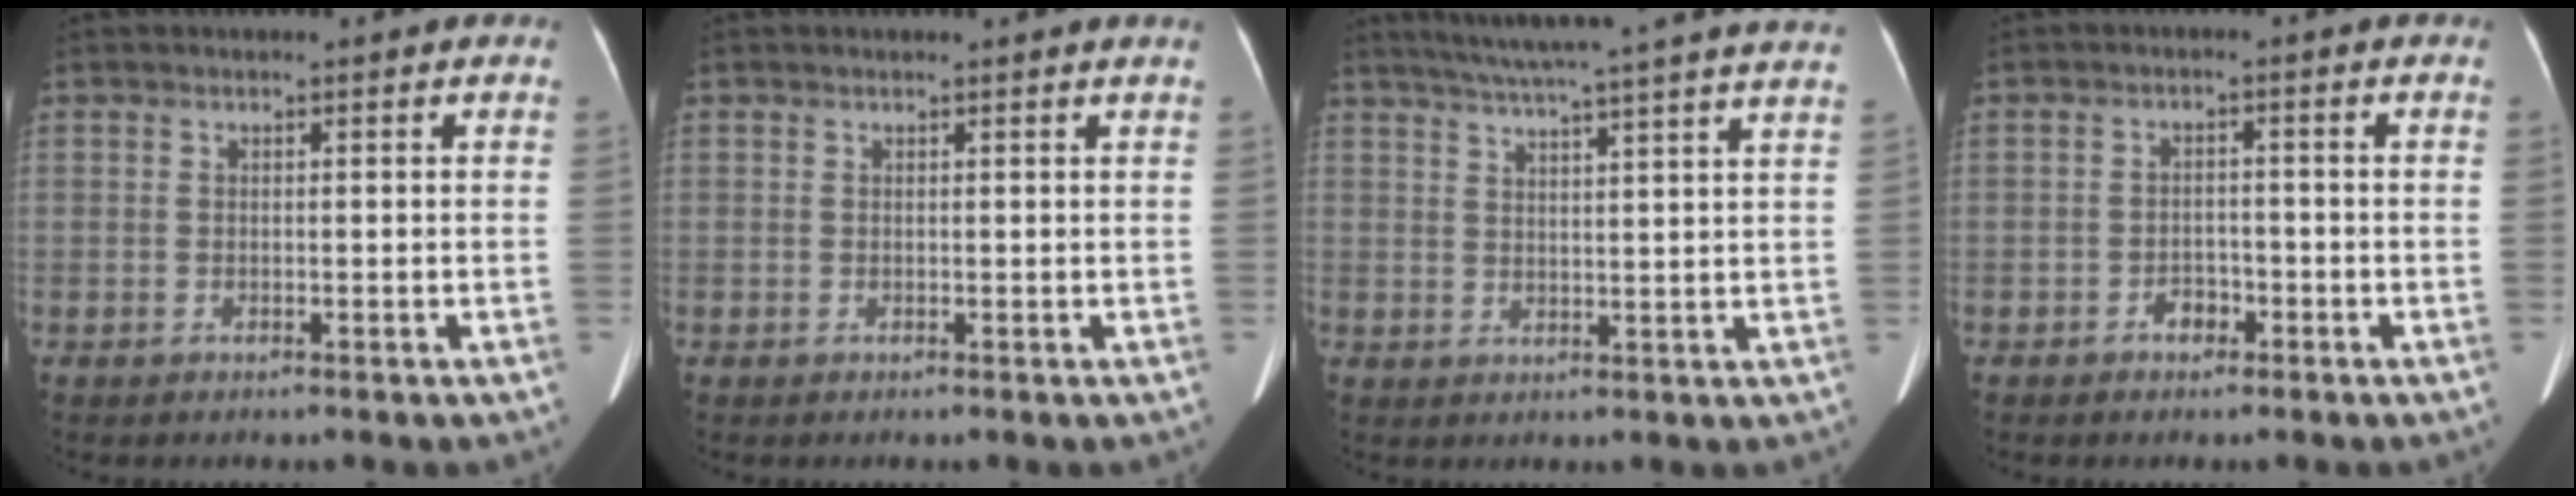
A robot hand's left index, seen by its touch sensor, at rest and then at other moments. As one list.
[{"total": 0.9, "force": [0.9, -0.1, 0.2], "torque": [-0.011, -0.004, 0.009]}, {"total": 20.5, "force": [18.1, -1.1, 9.5], "torque": [-0.154, -0.007, 0.229]}, {"total": 2.4, "force": [-1.7, 1.4, 1.0], "torque": [-0.014, 0.002, -0.027]}]